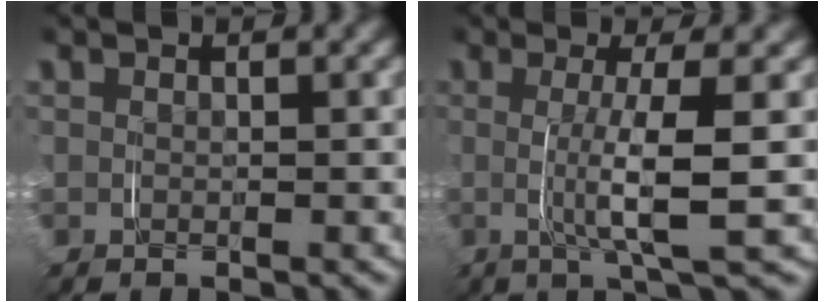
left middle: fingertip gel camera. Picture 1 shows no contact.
{"total": 4.7, "force": [0.1, 0.0, 4.7], "torque": [-0.083, -0.010, 0.003]}